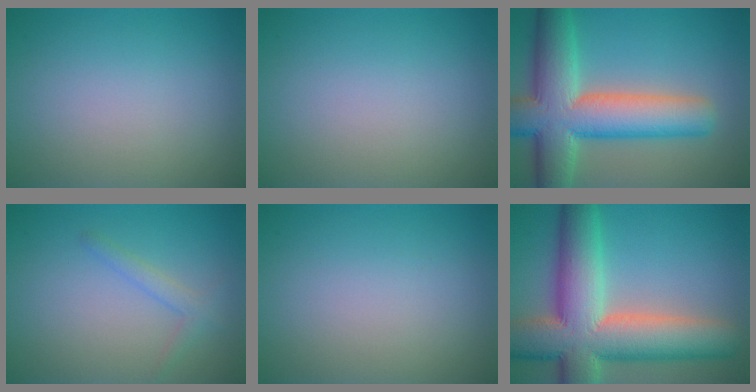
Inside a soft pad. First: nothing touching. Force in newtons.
{"total": 0.0}
{"total": 11.4, "press": 11.4, "slide": 0.4}
{"total": 1.5, "press": 1.5, "slide": 0.1}
{"total": 0.0}
{"total": 13.3, "press": 13.3, "slide": 0.8}